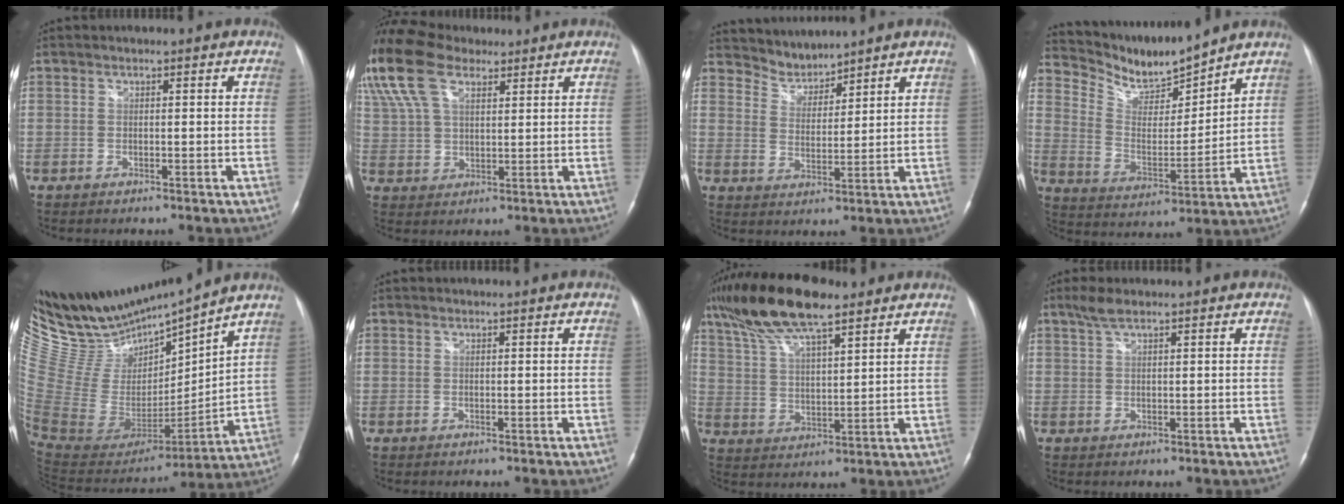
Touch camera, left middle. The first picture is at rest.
{"total": 21.8, "force": [13.7, 11.9, 12.1], "torque": [-0.340, 0.074, 0.255]}
{"total": 4.5, "force": [4.3, 0.7, -0.7], "torque": [0.014, 0.003, 0.090]}
{"total": 10.7, "force": [10.4, 0.8, 2.2], "torque": [-0.053, -0.007, 0.204]}
{"total": 21.6, "force": [20.0, 3.2, 7.6], "torque": [-0.158, -0.020, 0.375]}
{"total": 0.0}
{"total": 13.8, "force": [10.1, 3.0, 8.9], "torque": [-0.178, 0.022, 0.188]}
{"total": 2.5, "force": [1.9, 0.5, 1.6], "torque": [-0.039, 0.009, 0.040]}